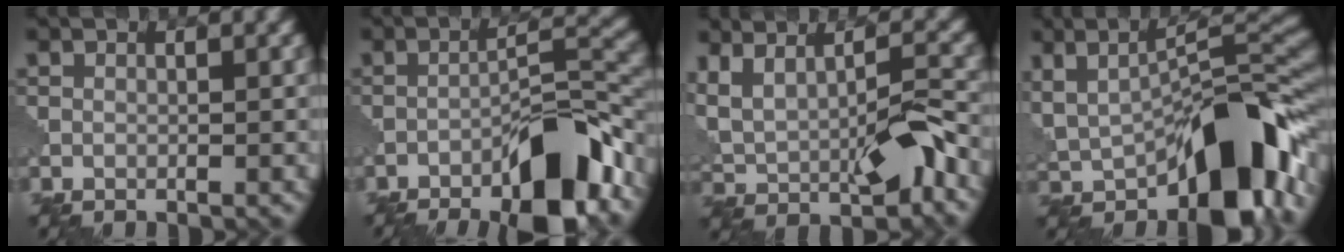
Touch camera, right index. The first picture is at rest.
{"total": 10.5, "force": [-6.7, 3.0, 7.6], "torque": [-0.104, 0.014, -0.116]}
{"total": 7.2, "force": [0.6, 3.1, 6.5], "torque": [-0.126, -0.006, 0.014]}
{"total": 12.2, "force": [-2.3, 5.0, 10.9], "torque": [-0.144, 0.008, -0.038]}